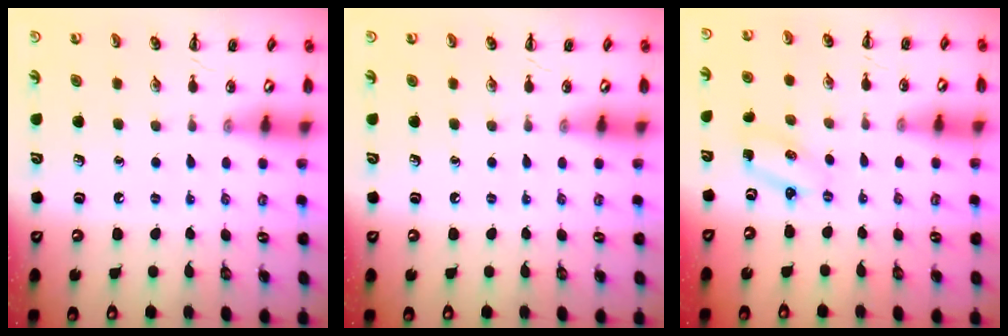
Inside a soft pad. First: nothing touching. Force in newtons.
{"total": 0.0}
{"total": 2.4, "press": 2.3, "slide": 0.5}